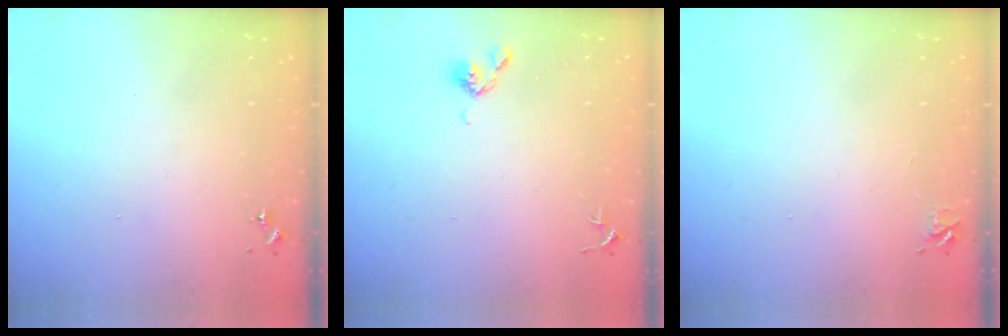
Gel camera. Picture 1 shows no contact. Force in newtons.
{"total": 5.0, "press": 4.9, "slide": 0.8}
{"total": 5.0, "press": 5.0, "slide": 0.7}